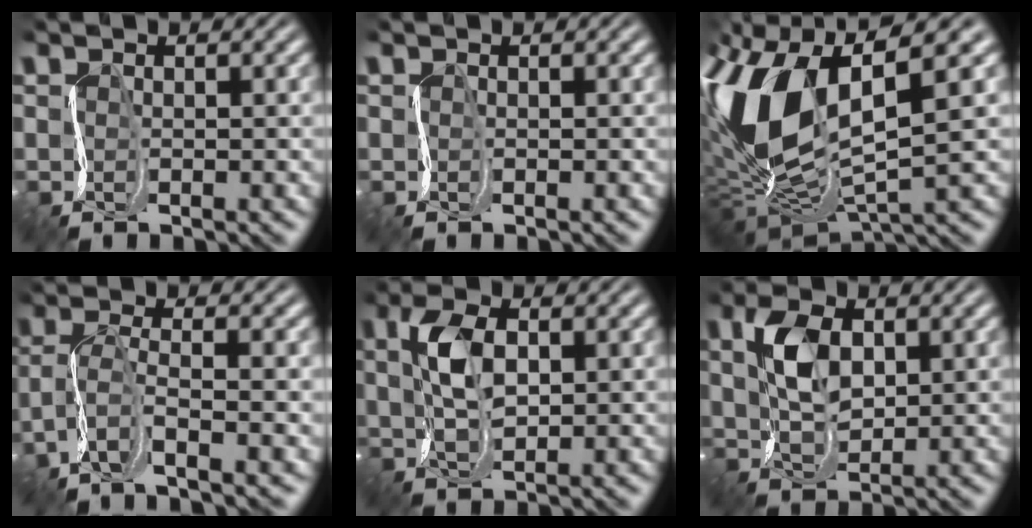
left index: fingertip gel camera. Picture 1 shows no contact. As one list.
[{"total": 0.0}, {"total": 12.9, "force": [0.5, 6.1, 11.3], "torque": [-0.251, -0.013, 0.012]}, {"total": 4.0, "force": [-2.2, 0.8, 3.2], "torque": [-0.081, -0.001, -0.055]}, {"total": 4.0, "force": [1.3, 1.9, 3.2], "torque": [-0.076, 0.011, 0.020]}, {"total": 4.3, "force": [1.6, 2.4, 3.2], "torque": [-0.076, 0.010, 0.027]}]